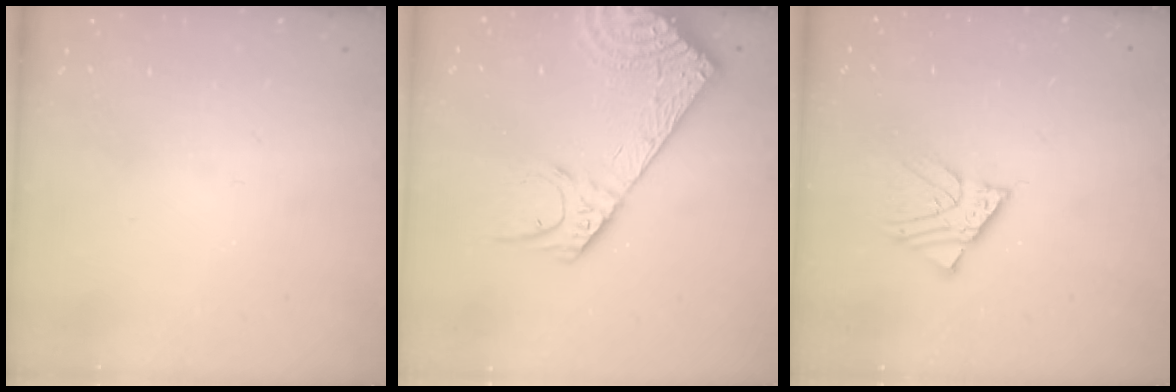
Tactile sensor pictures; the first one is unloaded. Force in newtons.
{"total": 17.9, "press": 17.5, "slide": 3.6}
{"total": 4.6, "press": 4.6, "slide": 0.4}